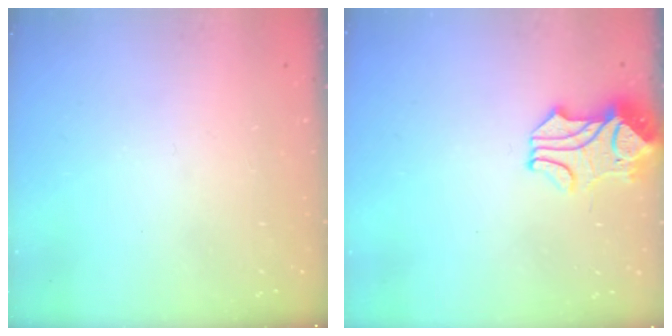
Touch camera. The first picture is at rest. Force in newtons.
{"total": 2.4, "press": 2.1, "slide": 1.1}